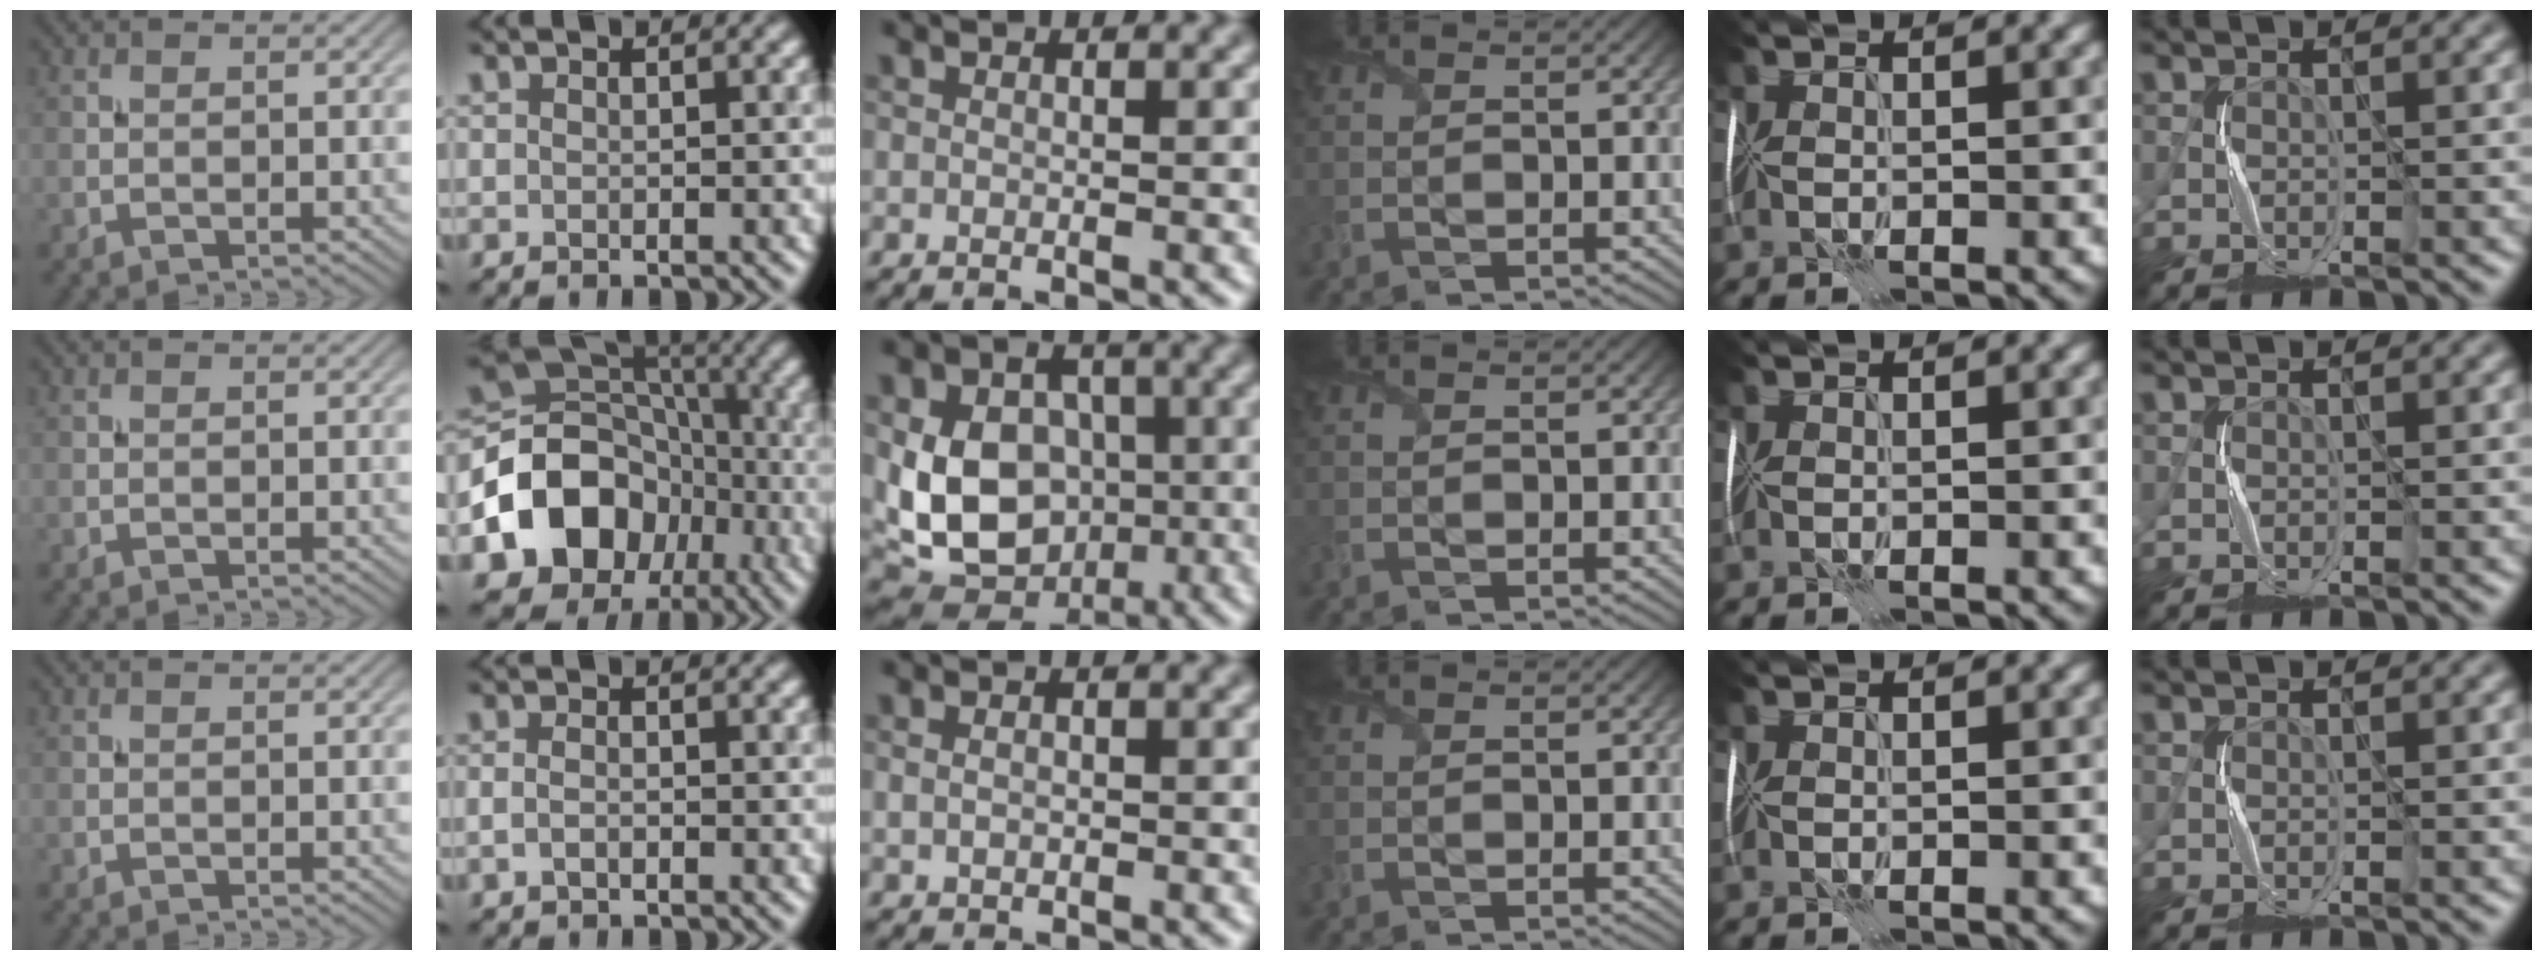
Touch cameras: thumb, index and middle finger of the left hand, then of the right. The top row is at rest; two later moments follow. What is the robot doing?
{"motion": "fold", "object": "shipping label"}